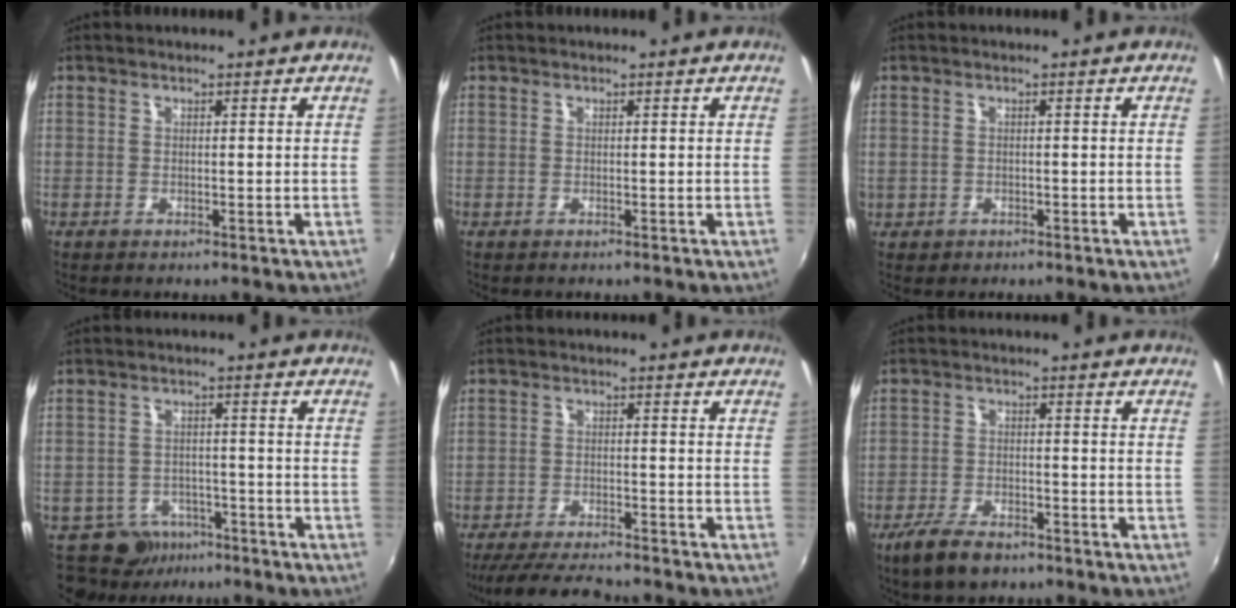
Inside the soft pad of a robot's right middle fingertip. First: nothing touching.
{"total": 0.0}
{"total": 2.0, "force": [-0.6, 1.8, 0.6], "torque": [-0.015, -0.005, -0.007]}
{"total": 6.6, "force": [-4.9, 4.3, 0.9], "torque": [-0.028, 0.009, -0.074]}
{"total": 10.3, "force": [-9.3, 1.4, 4.2], "torque": [-0.107, -0.012, -0.154]}
{"total": 7.2, "force": [-5.3, 2.9, 3.9], "torque": [-0.108, -0.013, -0.096]}